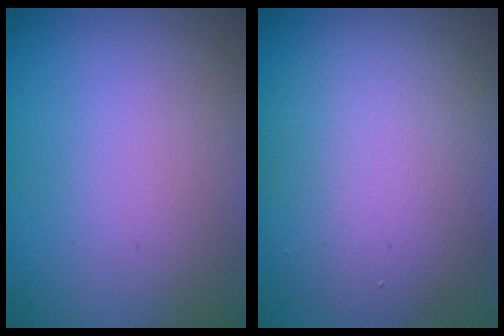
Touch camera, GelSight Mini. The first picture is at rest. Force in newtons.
{"total": 7.8, "press": 7.8, "slide": 0.3}